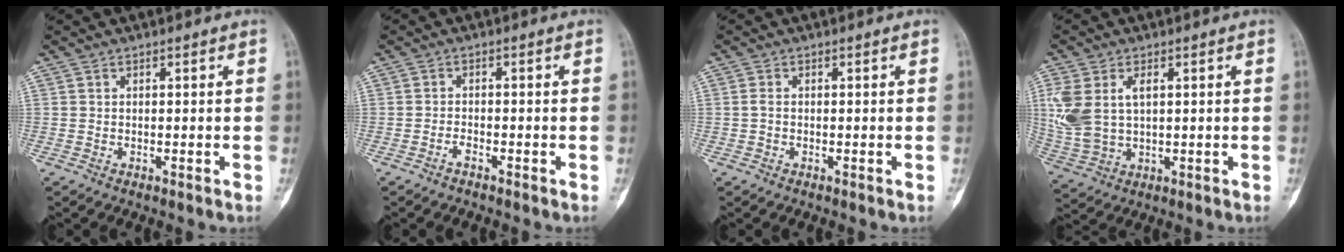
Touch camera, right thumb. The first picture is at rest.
{"total": 1.3, "force": [-1.0, 0.4, 0.6], "torque": [-0.014, 0.007, -0.021]}
{"total": 0.9, "force": [-0.2, 0.7, 0.6], "torque": [-0.014, 0.000, -0.006]}
{"total": 10.8, "force": [2.3, 6.6, 8.2], "torque": [-0.193, 0.004, 0.058]}